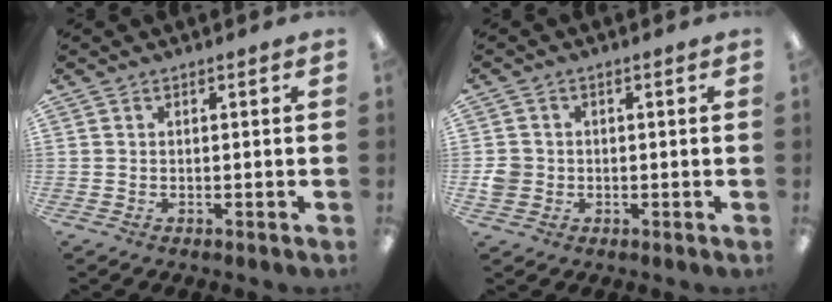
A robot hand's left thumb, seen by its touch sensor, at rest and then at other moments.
{"total": 3.6, "force": [-0.5, 3.4, 1.0], "torque": [-0.011, 0.005, -0.009]}